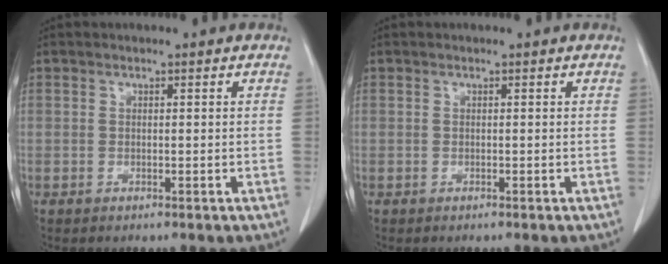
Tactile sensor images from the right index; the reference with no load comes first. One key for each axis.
{"total": 0.0}